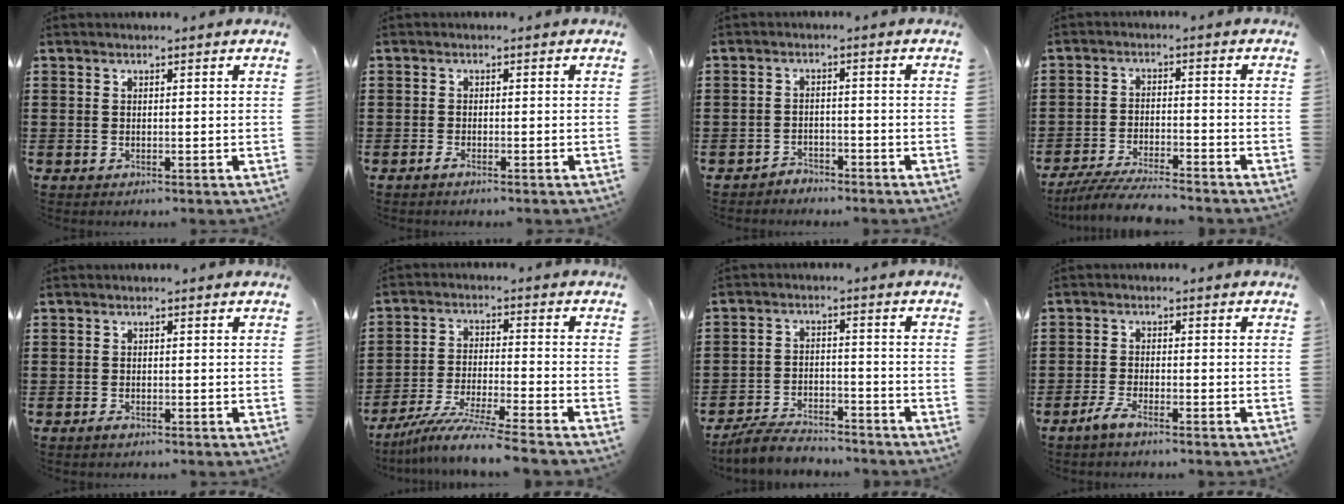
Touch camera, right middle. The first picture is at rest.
{"total": 1.0, "force": [-0.8, 0.2, 0.6], "torque": [-0.014, -0.002, -0.016]}
{"total": 2.4, "force": [-2.3, 0.6, -0.2], "torque": [-0.004, 0.004, -0.052]}
{"total": 5.8, "force": [-5.5, 0.4, 1.8], "torque": [-0.040, -0.006, -0.109]}
{"total": 0.9, "force": [-0.7, 0.4, 0.4], "torque": [-0.010, -0.002, -0.013]}
{"total": 8.5, "force": [-7.5, -0.3, 4.1], "torque": [-0.074, -0.005, -0.144]}
{"total": 5.4, "force": [-5.1, 1.1, 1.5], "torque": [-0.037, 0.006, -0.102]}
{"total": 3.0, "force": [-2.4, 0.4, 1.8], "torque": [-0.052, -0.001, -0.052]}